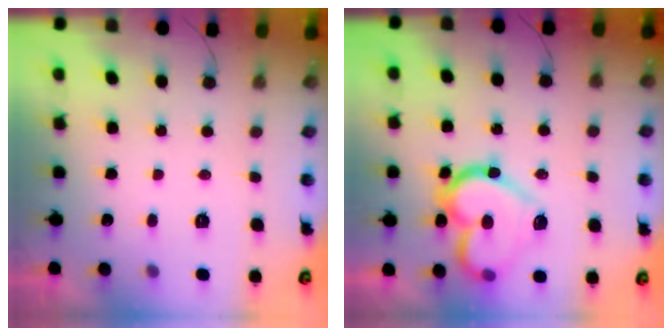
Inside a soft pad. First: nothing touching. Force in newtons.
{"total": 18.5, "press": 18.3, "slide": 2.3}